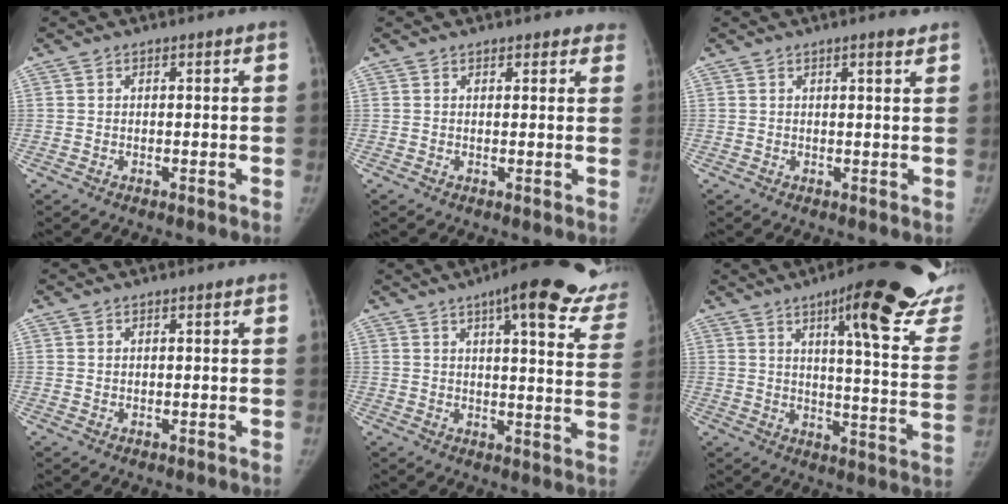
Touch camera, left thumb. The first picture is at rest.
{"total": 3.7, "force": [3.1, 1.7, 1.0], "torque": [0.024, -0.007, 0.026]}
{"total": 2.5, "force": [1.7, 0.3, 1.8], "torque": [-0.026, -0.009, 0.023]}
{"total": 0.6, "force": [0.5, 0.3, 0.3], "torque": [-0.004, -0.003, 0.008]}
{"total": 18.2, "force": [12.7, 5.4, 11.8], "torque": [-0.103, -0.044, 0.129]}
{"total": 26.7, "force": [18.1, 5.1, 19.0], "torque": [-0.215, -0.098, 0.226]}